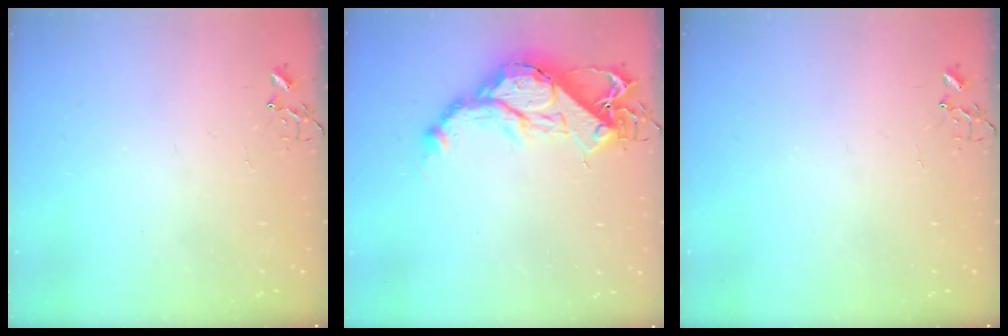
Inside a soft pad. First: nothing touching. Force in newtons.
{"total": 17.2, "press": 17.1, "slide": 1.3}
{"total": 0.0}